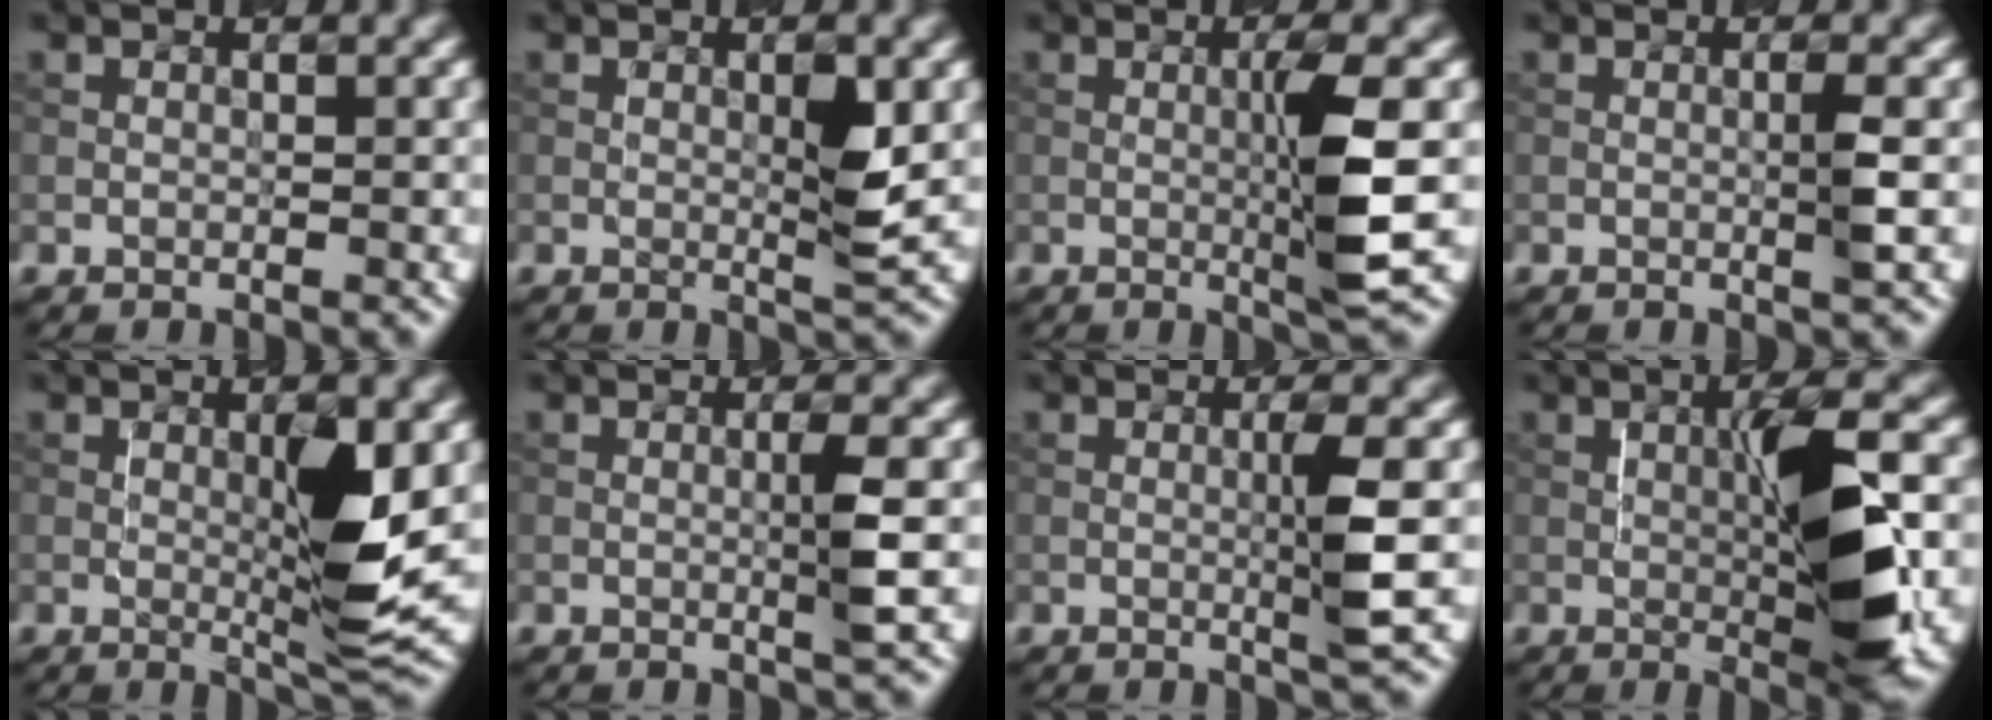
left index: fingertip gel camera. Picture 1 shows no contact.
{"total": 2.3, "force": [0.1, 0.0, 2.3], "torque": [-0.046, -0.001, 0.009]}
{"total": 4.4, "force": [-0.2, 0.1, 4.4], "torque": [-0.080, 0.001, 0.006]}
{"total": 1.4, "force": [-0.1, -0.1, 1.4], "torque": [-0.031, 0.001, 0.001]}
{"total": 5.0, "force": [0.1, 0.5, 5.0], "torque": [-0.090, -0.005, 0.014]}
{"total": 1.9, "force": [-0.1, -0.1, 1.9], "torque": [-0.039, 0.001, 0.003]}
{"total": 2.7, "force": [0.0, -0.1, 2.7], "torque": [-0.051, 0.000, 0.006]}
{"total": 8.2, "force": [-0.4, 1.4, 8.0], "torque": [-0.124, 0.009, 0.006]}